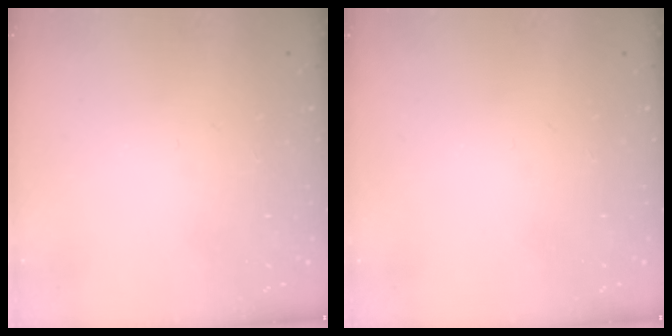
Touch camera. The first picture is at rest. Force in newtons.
{"total": 0.0}